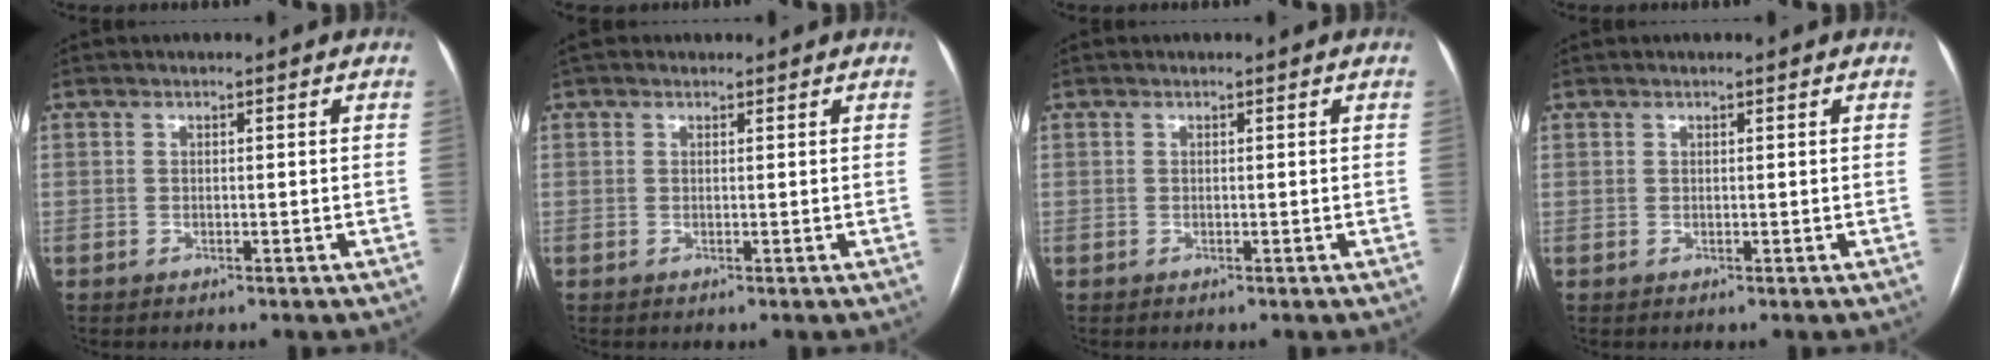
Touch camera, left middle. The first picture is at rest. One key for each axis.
{"total": 1.3, "fx": 1.0, "fy": 0.8, "fz": 0.2, "tx": -0.006, "ty": 0.019, "tz": 0.014}
{"total": 0.0}
{"total": 0.5, "fx": 0.4, "fy": 0.4, "fz": 0.0, "tx": 0.002, "ty": 0.003, "tz": 0.007}